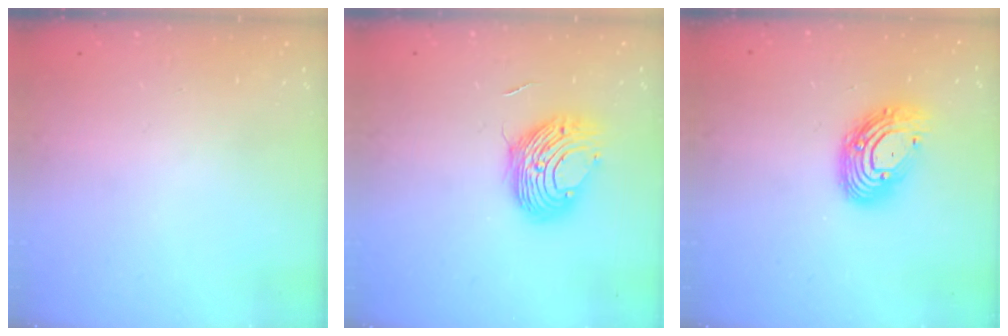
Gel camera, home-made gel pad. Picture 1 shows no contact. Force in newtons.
{"total": 9.9, "press": 9.9, "slide": 0.7}
{"total": 13.1, "press": 13.1, "slide": 1.1}